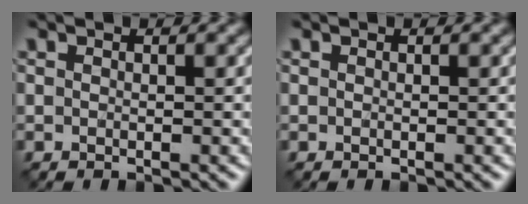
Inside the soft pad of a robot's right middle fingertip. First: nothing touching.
{"total": 0.0}